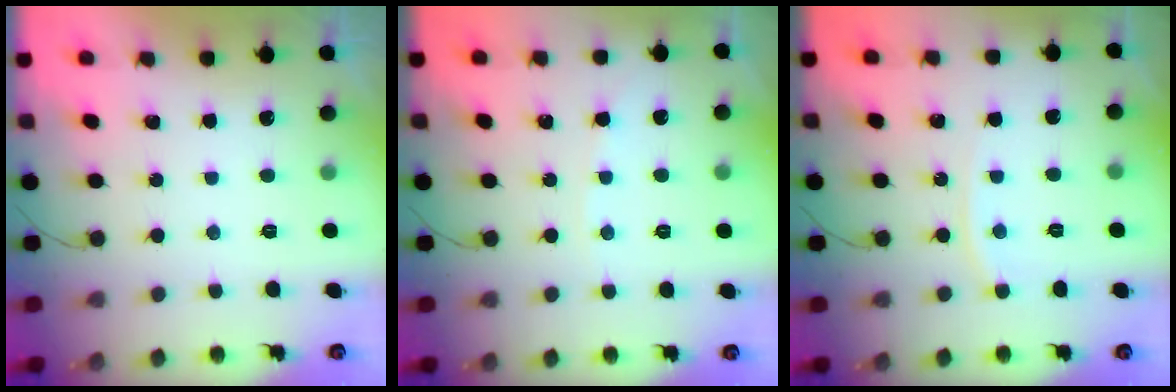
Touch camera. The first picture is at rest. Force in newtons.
{"total": 1.8, "press": 1.8, "slide": 0.3}
{"total": 4.1, "press": 4.1, "slide": 0.4}